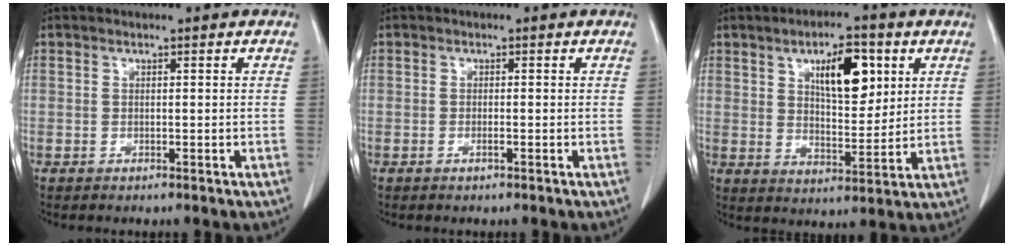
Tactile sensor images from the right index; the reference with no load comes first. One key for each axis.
{"total": 0.8, "fx": -0.4, "fy": 0.0, "fz": 0.7, "tx": -0.016, "ty": 0.000, "tz": -0.005}
{"total": 10.1, "fx": 4.1, "fy": 3.9, "fz": 8.4, "tx": -0.137, "ty": 0.006, "tz": 0.071}